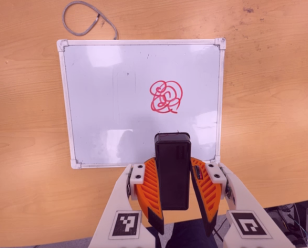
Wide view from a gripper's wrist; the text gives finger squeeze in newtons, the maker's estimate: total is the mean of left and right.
{"total": 7.8, "left": 6.9, "right": 8.8}